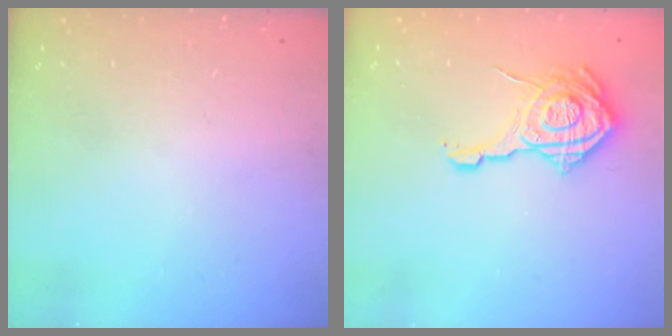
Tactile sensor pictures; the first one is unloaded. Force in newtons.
{"total": 16.6, "press": 16.6, "slide": 1.2}